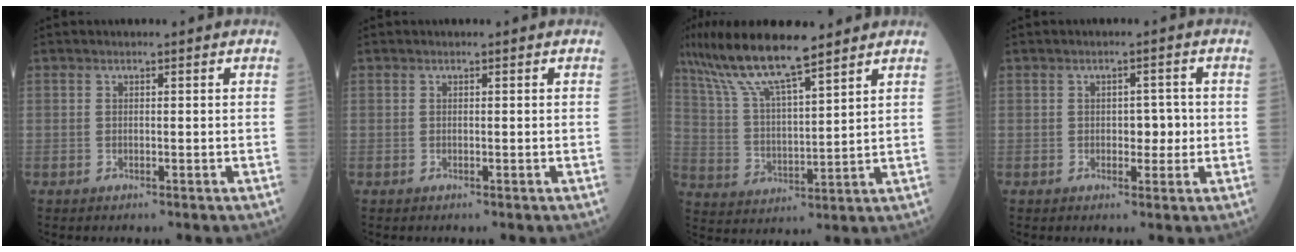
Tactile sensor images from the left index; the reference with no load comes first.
{"total": 0.0}
{"total": 12.9, "force": [10.1, 1.6, 7.8], "torque": [-0.158, 0.013, 0.192]}
{"total": 2.8, "force": [-0.4, 1.6, 2.2], "torque": [-0.022, 0.001, -0.007]}